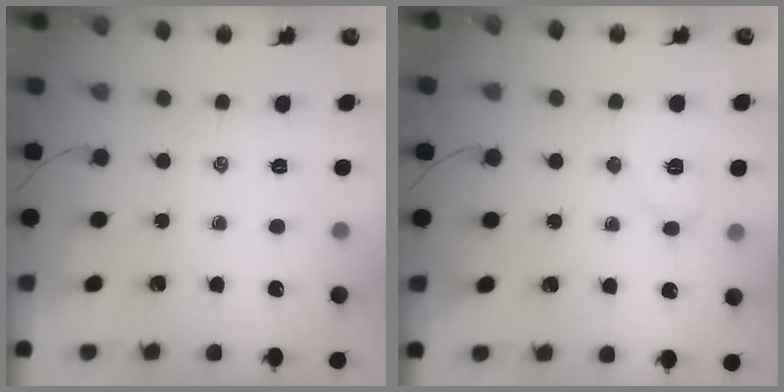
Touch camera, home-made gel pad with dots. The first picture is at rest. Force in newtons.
{"total": 6.9, "press": 6.9, "slide": 0.3}